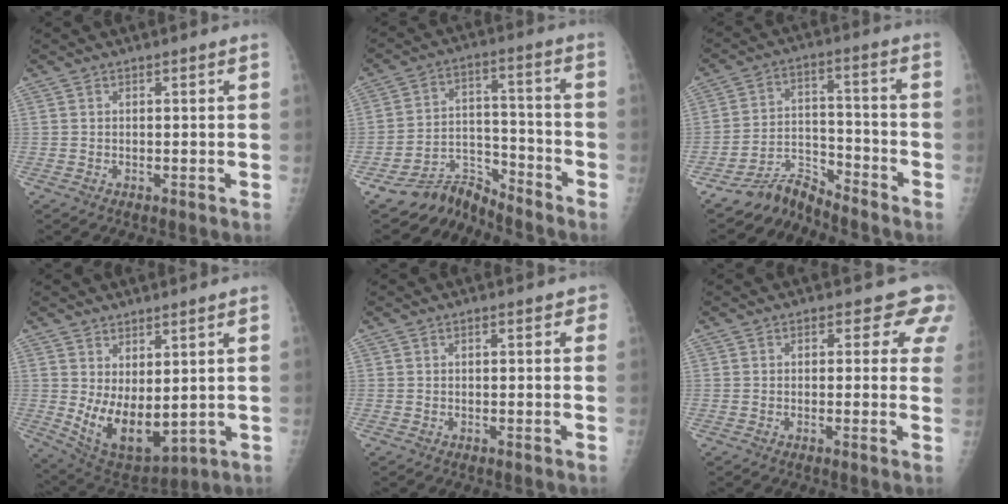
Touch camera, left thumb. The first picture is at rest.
{"total": 7.8, "force": [-7.5, 1.6, -1.2], "torque": [0.036, 0.090, -0.136]}
{"total": 6.9, "force": [-6.8, 1.0, -0.5], "torque": [0.015, 0.077, -0.125]}
{"total": 11.0, "force": [1.5, 5.6, 9.4], "torque": [-0.142, -0.034, 0.053]}
{"total": 1.3, "force": [0.5, 0.9, 0.8], "torque": [0.006, 0.002, 0.001]}
{"total": 5.4, "force": [3.7, 3.5, 1.9], "torque": [0.020, -0.012, 0.019]}